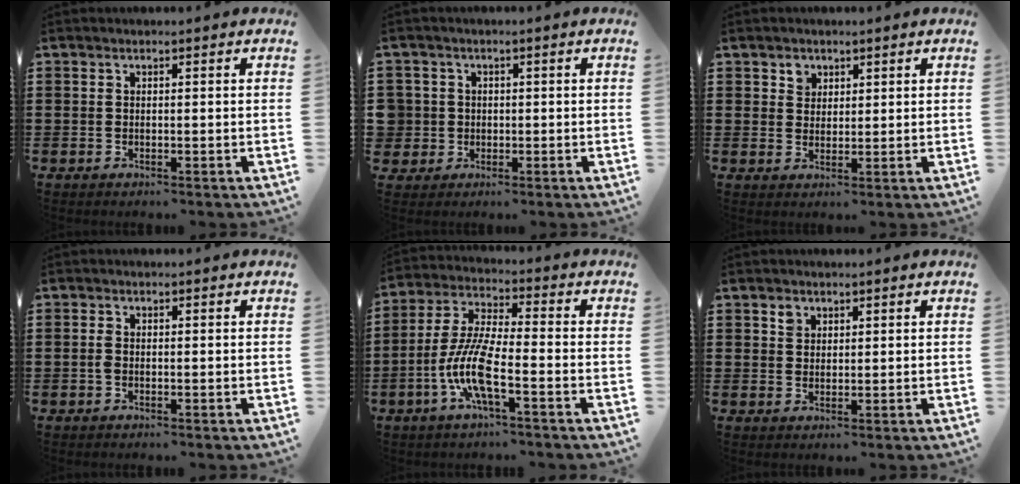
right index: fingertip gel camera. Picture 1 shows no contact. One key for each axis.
{"total": 3.1, "fx": -0.3, "fy": 3.0, "fz": 0.1, "tx": -0.026, "ty": 0.007, "tz": -0.012}
{"total": 2.5, "fx": 1.5, "fy": 1.9, "fz": 0.3, "tx": -0.014, "ty": 0.008, "tz": 0.028}
{"total": 1.2, "fx": -0.4, "fy": 0.5, "fz": 1.0, "tx": -0.028, "ty": -0.004, "tz": -0.009}
{"total": 9.2, "fx": -3.9, "fy": 1.7, "fz": 8.2, "tx": -0.196, "ty": -0.015, "tz": -0.082}
{"total": 1.7, "fx": 1.1, "fy": 1.2, "fz": 0.3, "tx": -0.009, "ty": 0.004, "tz": 0.023}